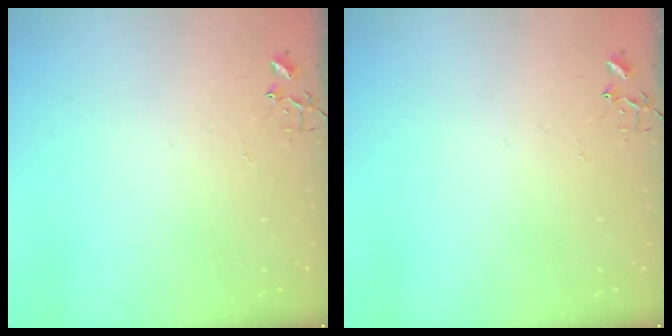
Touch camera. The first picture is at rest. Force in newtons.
{"total": 0.0}